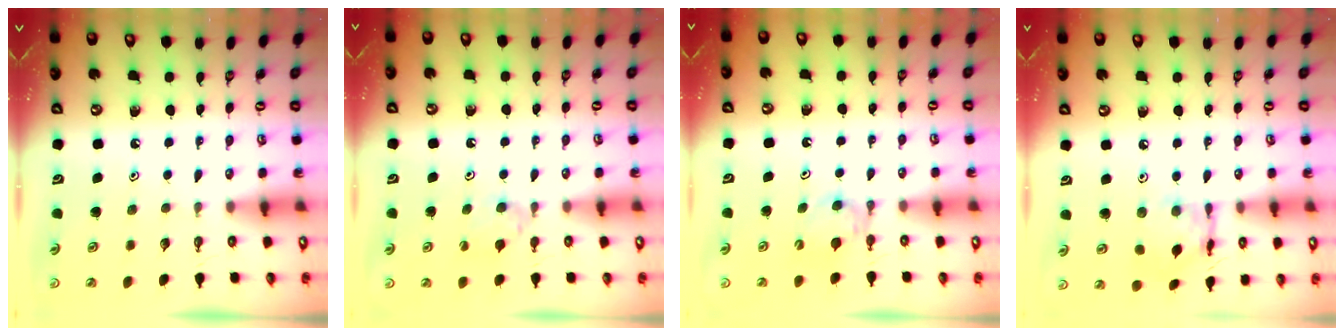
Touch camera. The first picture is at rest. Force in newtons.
{"total": 5.5, "press": 5.4, "slide": 0.8}
{"total": 4.5, "press": 4.5, "slide": 0.6}
{"total": 10.5, "press": 10.4, "slide": 0.8}